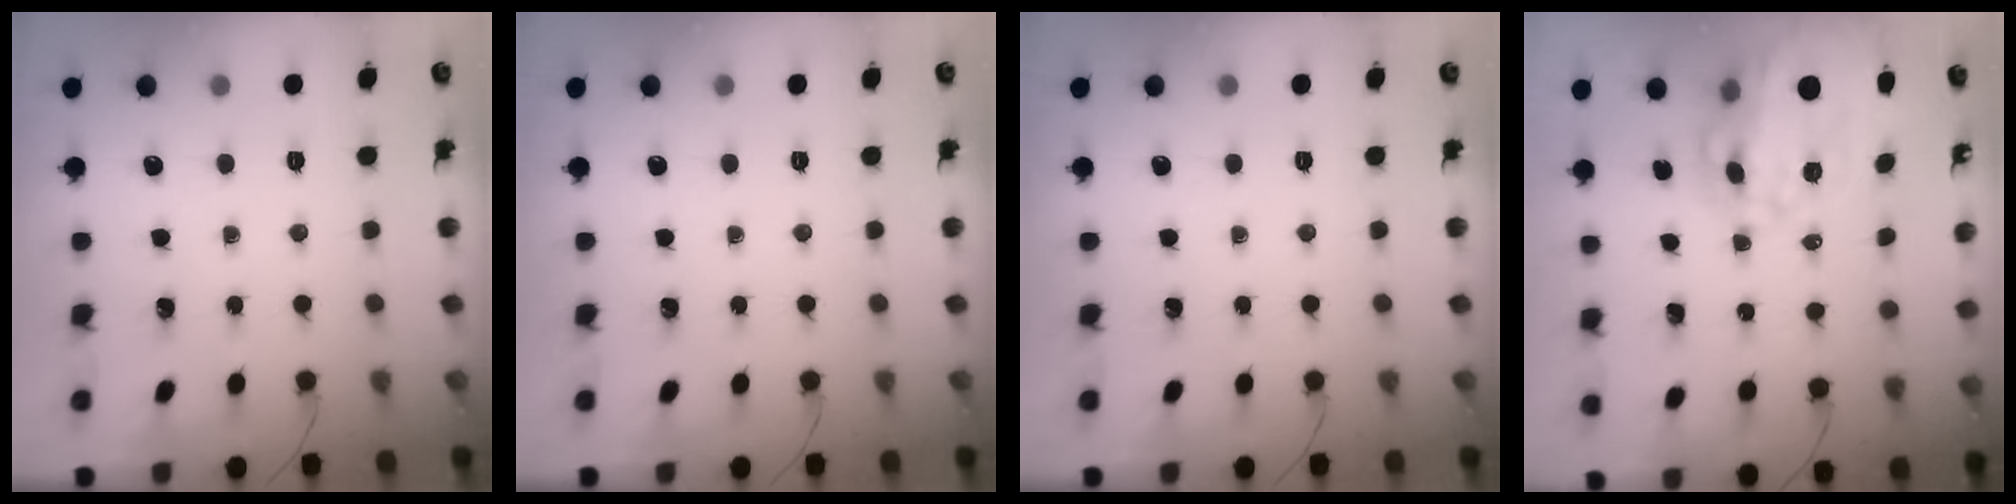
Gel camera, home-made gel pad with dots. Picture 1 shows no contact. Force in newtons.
{"total": 0.0}
{"total": 0.0}
{"total": 22.8, "press": 22.3, "slide": 4.7}